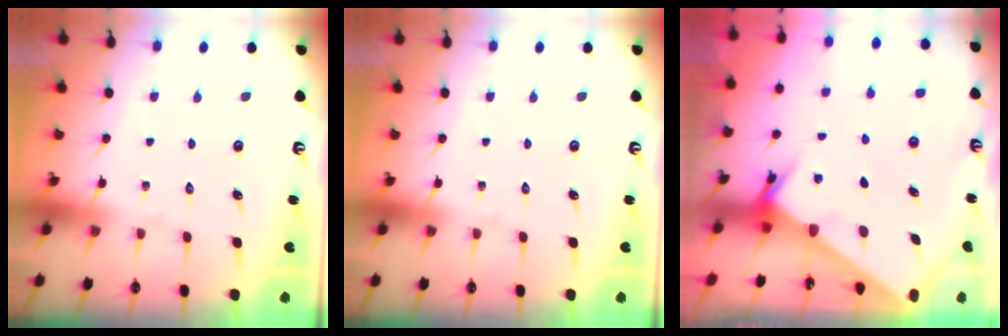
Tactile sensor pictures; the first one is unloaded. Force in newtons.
{"total": 0.0}
{"total": 2.8, "press": 2.8, "slide": 0.2}